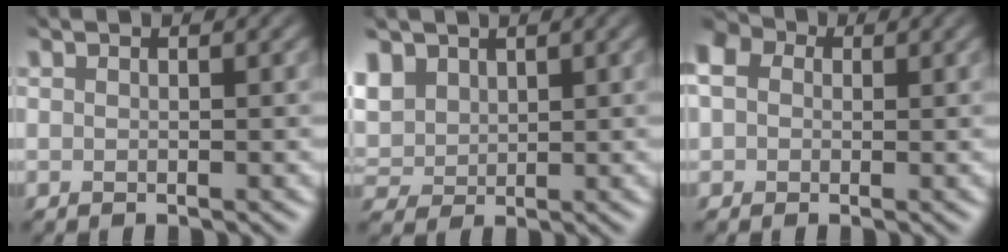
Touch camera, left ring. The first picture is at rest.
{"total": 2.9, "force": [1.6, 2.1, 1.1], "torque": [-0.047, 0.006, 0.038]}
{"total": 4.0, "force": [1.0, 3.3, 2.0], "torque": [-0.064, 0.011, 0.023]}